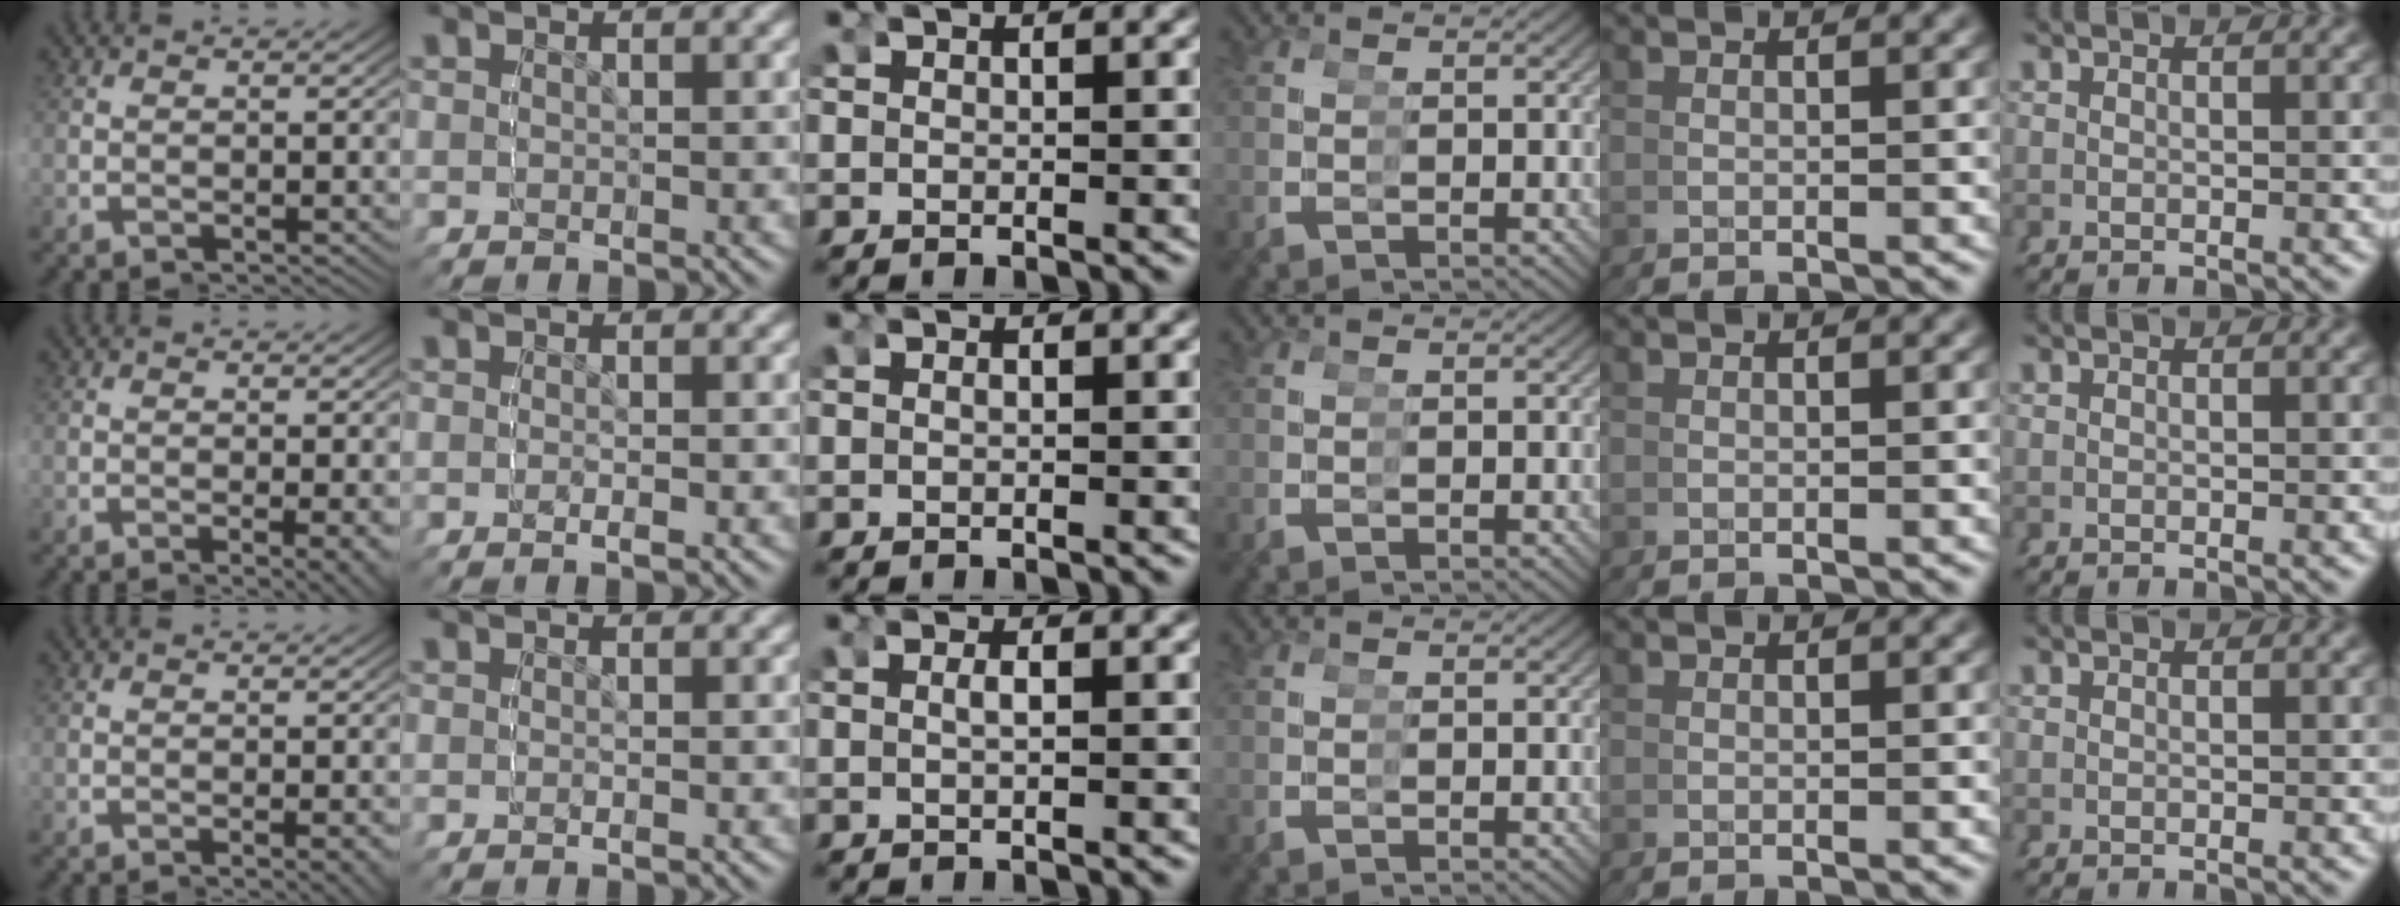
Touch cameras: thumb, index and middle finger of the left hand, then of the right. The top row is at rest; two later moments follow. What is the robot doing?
{"motion": "grasp_and_lifting", "object": "condiment"}